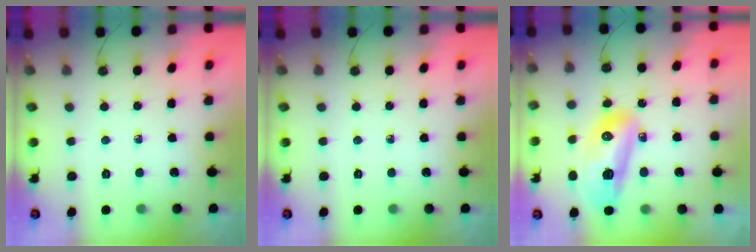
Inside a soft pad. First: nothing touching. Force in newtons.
{"total": 0.0}
{"total": 16.6, "press": 16.5, "slide": 2.1}